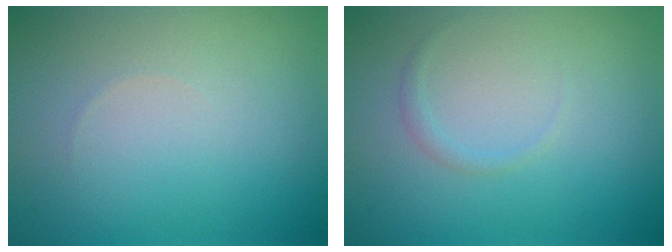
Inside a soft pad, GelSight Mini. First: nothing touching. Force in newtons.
{"total": 0.7, "press": 0.7, "slide": 0.1}